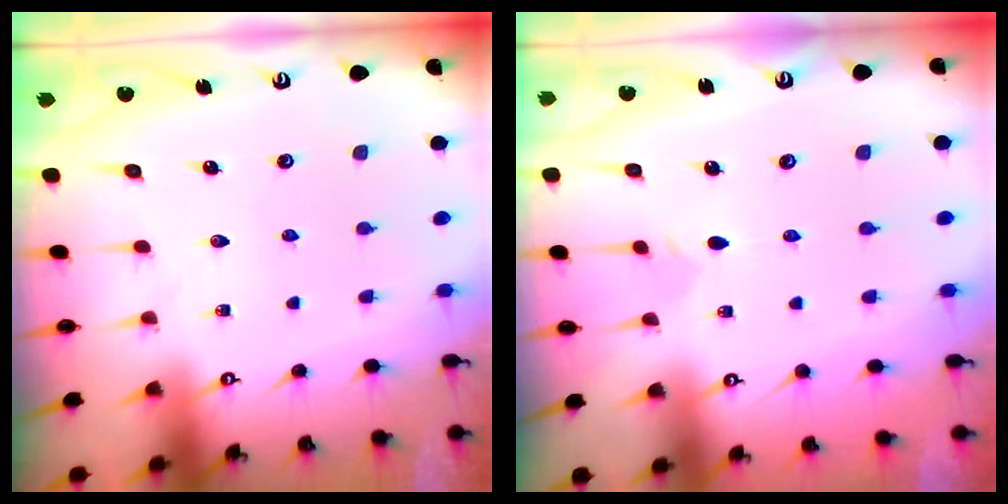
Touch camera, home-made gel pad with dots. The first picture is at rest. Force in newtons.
{"total": 2.6, "press": 2.5, "slide": 0.5}